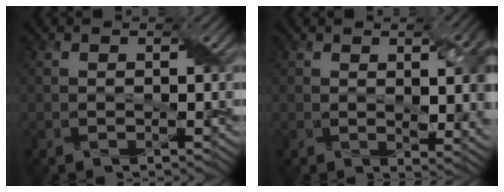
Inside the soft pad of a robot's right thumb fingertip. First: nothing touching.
{"total": 6.2, "force": [1.1, 2.2, 5.7], "torque": [-0.084, -0.007, 0.026]}